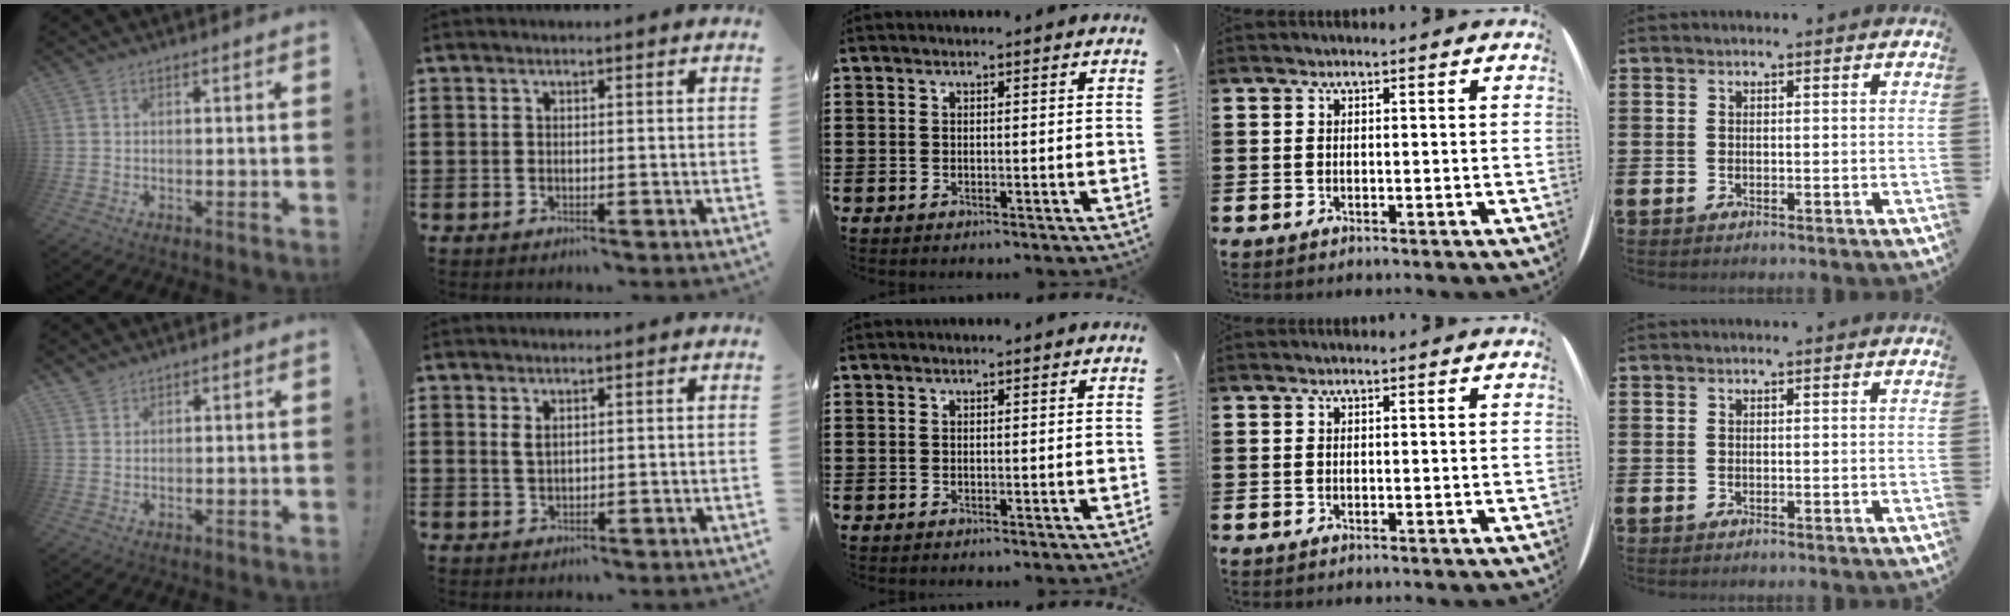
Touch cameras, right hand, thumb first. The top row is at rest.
{"thumb": {"total": 2.1, "force": [1.9, 0.8, 0.1], "torque": [0.000, -0.010, 0.037]}, "index": {"total": 1.5, "force": [0.8, 0.6, 1.1], "torque": [-0.023, 0.003, 0.014]}}